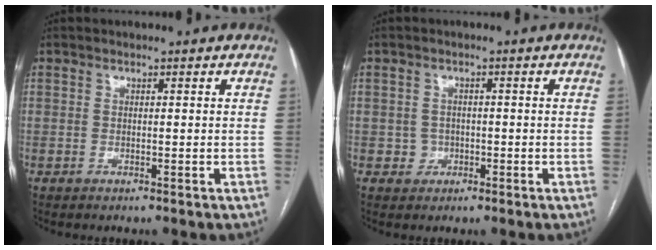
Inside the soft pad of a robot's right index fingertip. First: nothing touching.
{"total": 2.1, "force": [-0.6, 2.0, 0.2], "torque": [0.005, 0.009, -0.009]}